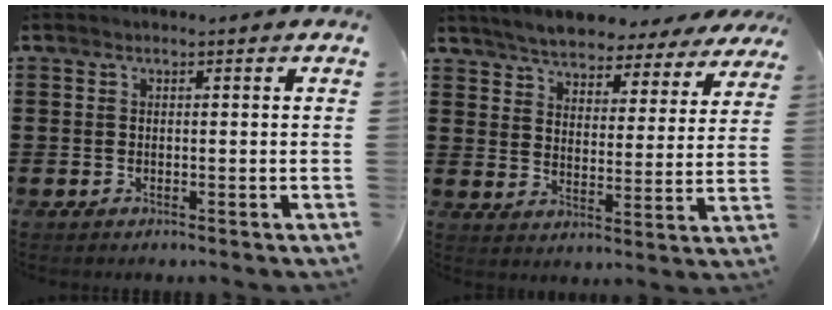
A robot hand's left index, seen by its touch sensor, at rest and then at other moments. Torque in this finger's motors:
{"motor_torque": [2.14, 0.00, 1.05, 0.21]}